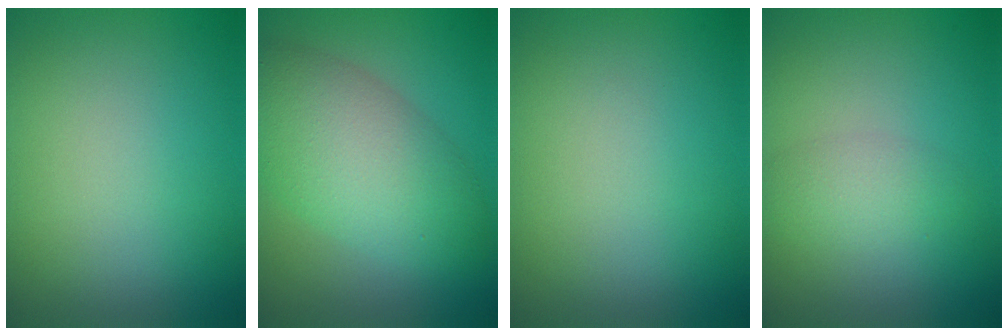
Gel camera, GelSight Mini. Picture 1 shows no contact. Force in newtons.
{"total": 7.6, "press": 7.6, "slide": 0.1}
{"total": 0.0}
{"total": 2.1, "press": 2.1, "slide": 0.1}